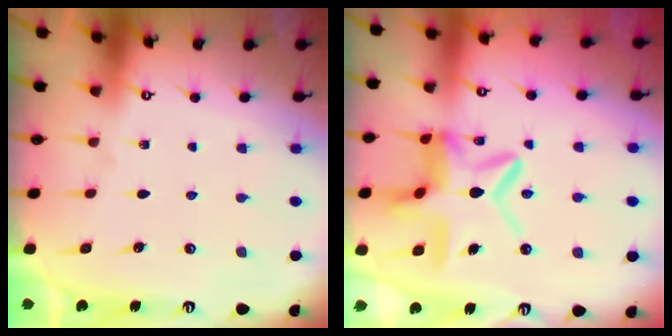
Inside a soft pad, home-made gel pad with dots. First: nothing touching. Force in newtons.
{"total": 13.9, "press": 13.9, "slide": 1.0}